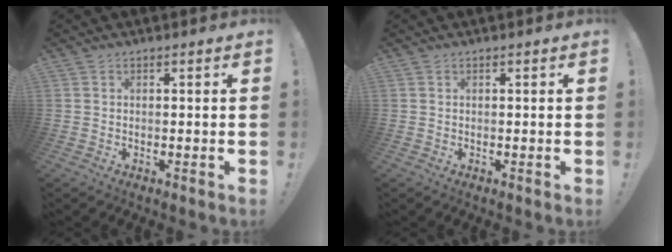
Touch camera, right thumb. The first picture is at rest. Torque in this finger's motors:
{"motor_torque": [-0.05, 0.05, 0.09, -0.09, 0.03]}